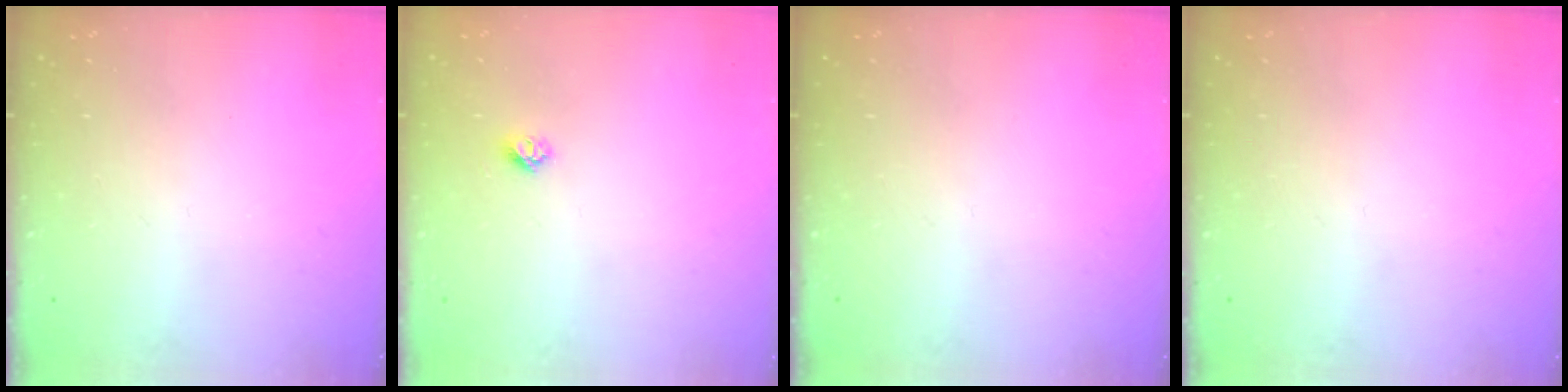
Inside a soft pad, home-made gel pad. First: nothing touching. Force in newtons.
{"total": 4.5, "press": 4.4, "slide": 0.5}
{"total": 0.0}
{"total": 0.0}